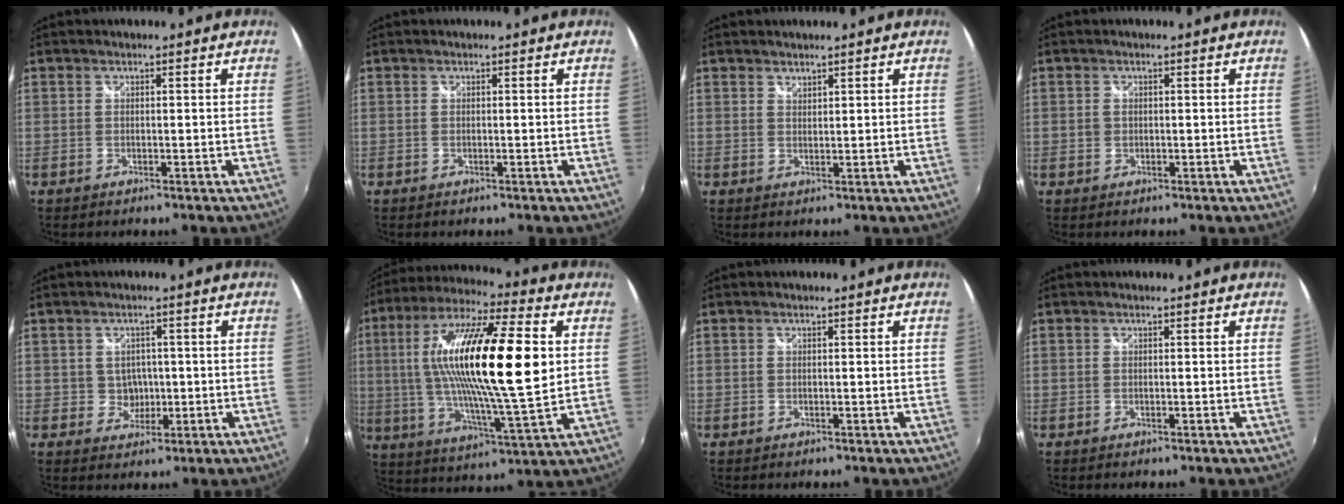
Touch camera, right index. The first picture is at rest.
{"total": 0.0}
{"total": 1.3, "force": [1.2, 0.4, 0.2], "torque": [0.000, 0.001, 0.021]}
{"total": 1.2, "force": [-0.1, 1.2, 0.4], "torque": [-0.005, 0.000, -0.002]}
{"total": 3.5, "force": [0.0, 3.4, 0.7], "torque": [-0.015, 0.008, 0.005]}
{"total": 24.2, "force": [4.2, 4.8, 23.4], "torque": [-0.423, 0.010, 0.065]}
{"total": 0.0}
{"total": 0.0}